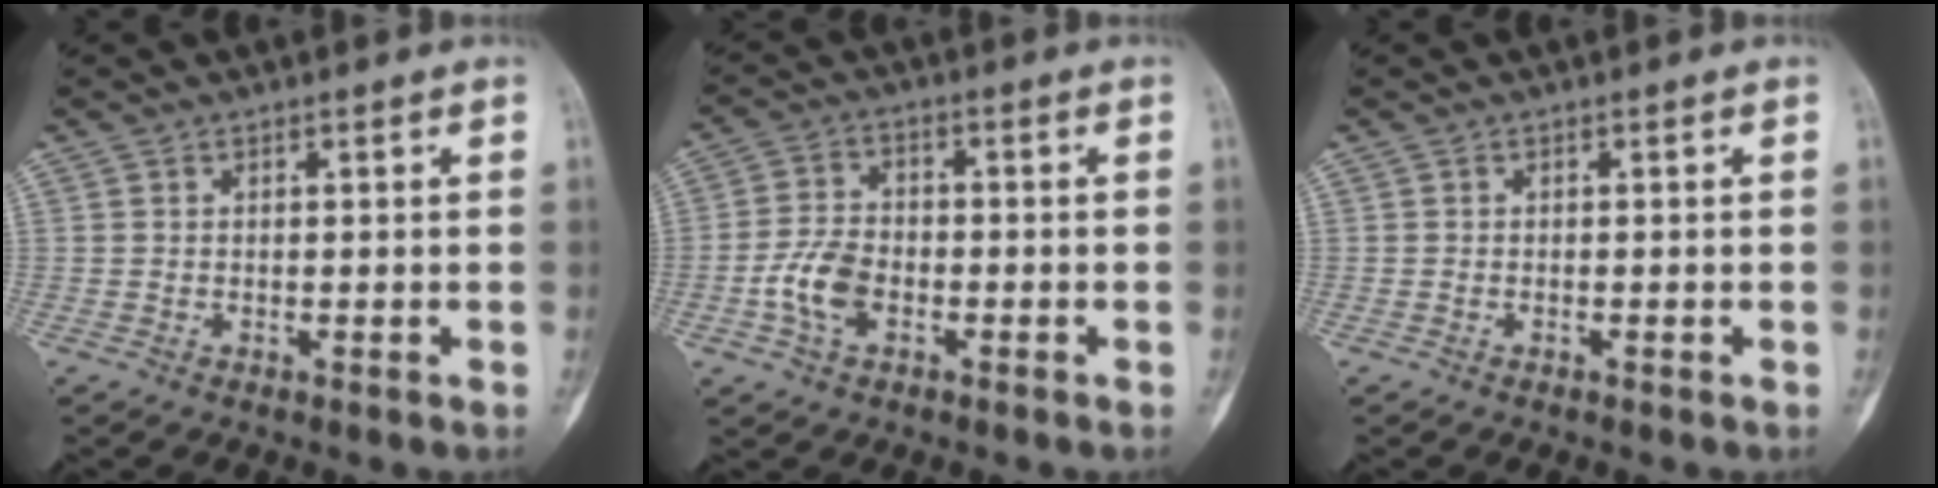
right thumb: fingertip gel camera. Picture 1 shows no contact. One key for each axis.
{"total": 7.1, "fx": -2.4, "fy": 4.5, "fz": 5.0, "tx": -0.093, "ty": 0.018, "tz": -0.051}
{"total": 0.0}